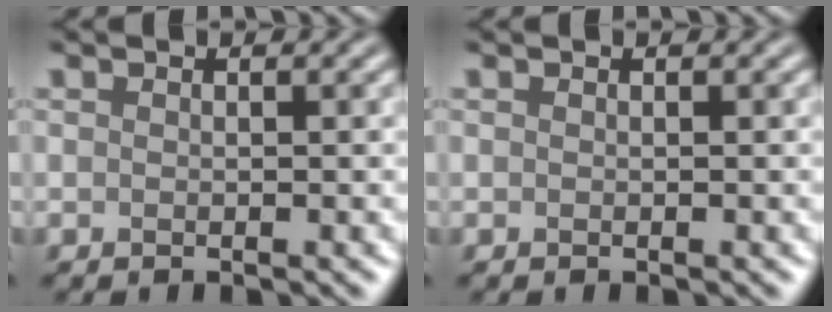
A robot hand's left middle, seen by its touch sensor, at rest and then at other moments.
{"total": 0.0}